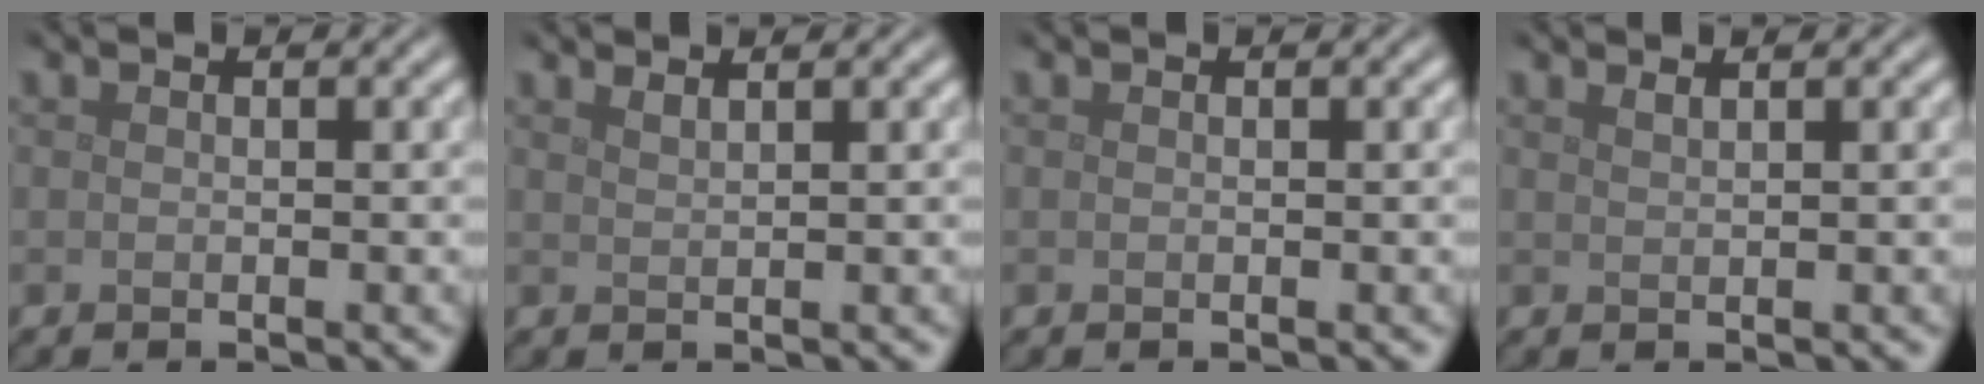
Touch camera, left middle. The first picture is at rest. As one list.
[{"total": 1.3, "force": [1.1, 0.4, 0.7], "torque": [0.002, 0.001, 0.009]}, {"total": 0.0}, {"total": 1.1, "force": [0.8, 0.4, 0.6], "torque": [-0.001, 0.000, 0.006]}]